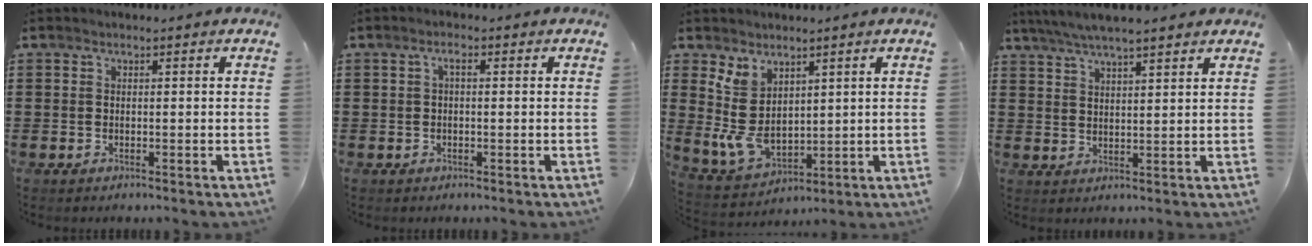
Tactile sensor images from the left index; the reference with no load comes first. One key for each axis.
{"total": 1.5, "fx": 0.0, "fy": 0.5, "fz": 1.4, "tx": -0.027, "ty": 0.005, "tz": -0.001}
{"total": 7.7, "fx": 2.3, "fy": 5.4, "fz": 4.9, "tx": -0.129, "ty": -0.004, "tz": 0.046}
{"total": 4.5, "fx": 3.9, "fy": 0.3, "fz": 2.3, "tx": -0.055, "ty": -0.007, "tz": 0.069}